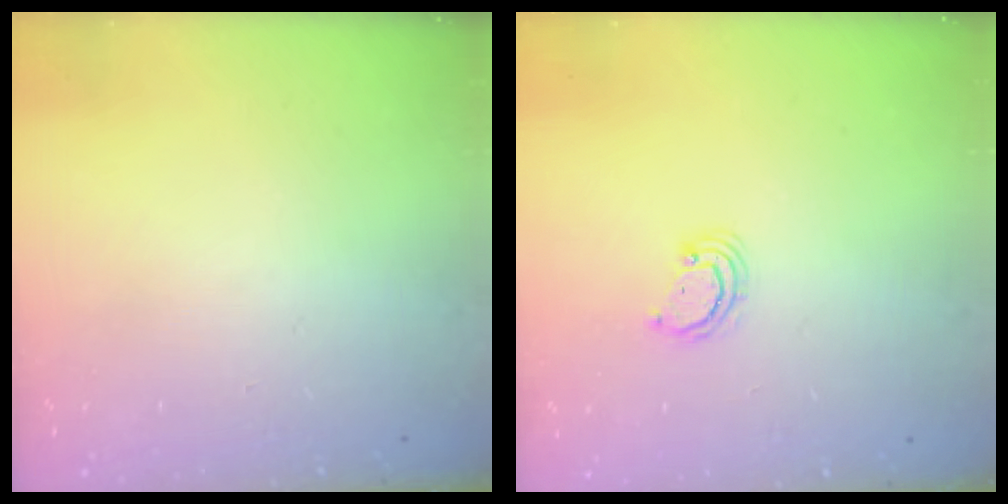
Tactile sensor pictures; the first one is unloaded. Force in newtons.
{"total": 3.2, "press": 3.1, "slide": 0.3}